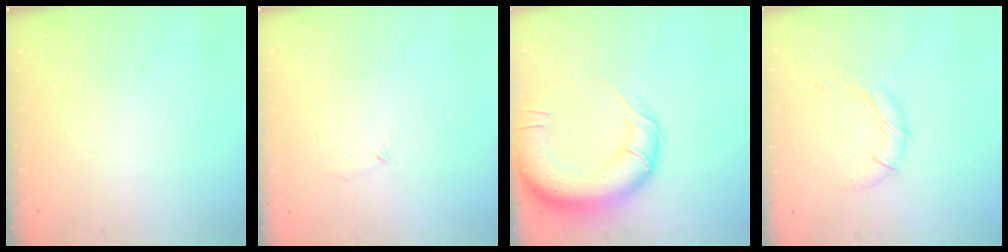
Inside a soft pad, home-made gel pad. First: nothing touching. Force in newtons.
{"total": 4.2, "press": 4.0, "slide": 1.1}
{"total": 19.7, "press": 19.2, "slide": 4.8}
{"total": 8.0, "press": 8.0, "slide": 0.4}